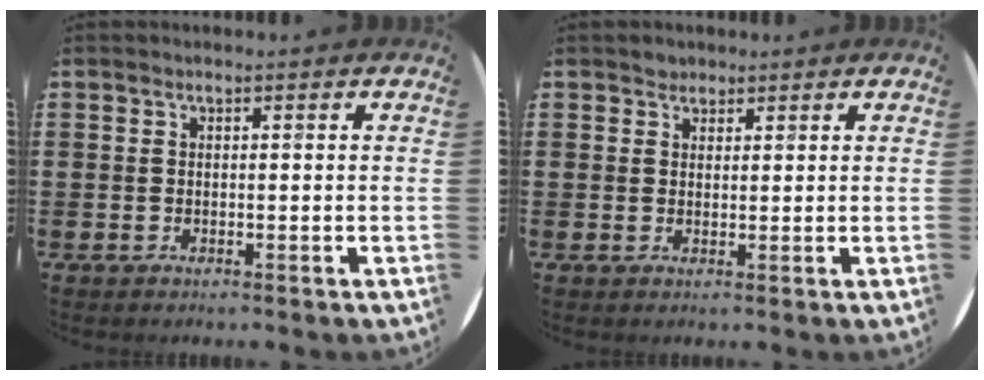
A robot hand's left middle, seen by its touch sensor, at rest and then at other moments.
{"total": 1.4, "force": [1.3, 0.6, -0.1], "torque": [0.008, -0.003, 0.024]}